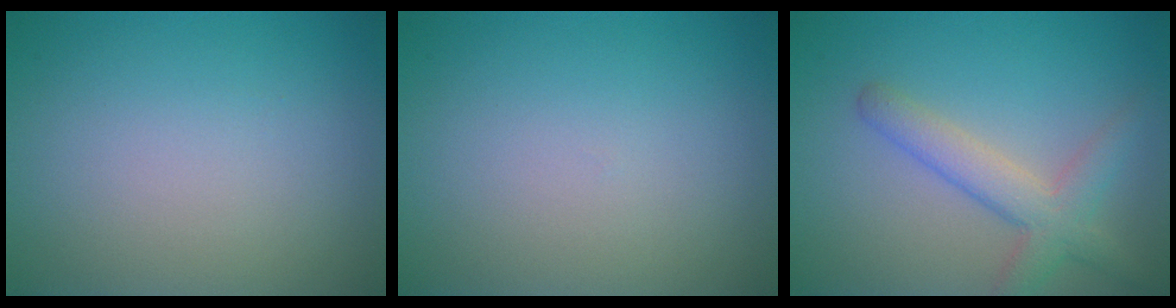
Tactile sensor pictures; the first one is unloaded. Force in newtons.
{"total": 0.0}
{"total": 3.8, "press": 3.8, "slide": 0.2}